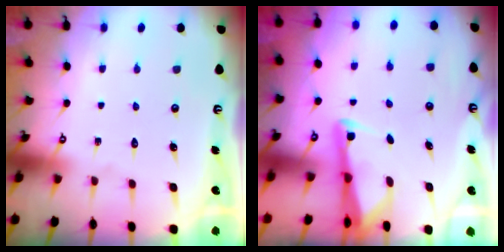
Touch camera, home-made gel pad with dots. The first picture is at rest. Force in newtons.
{"total": 2.7, "press": 2.6, "slide": 0.3}